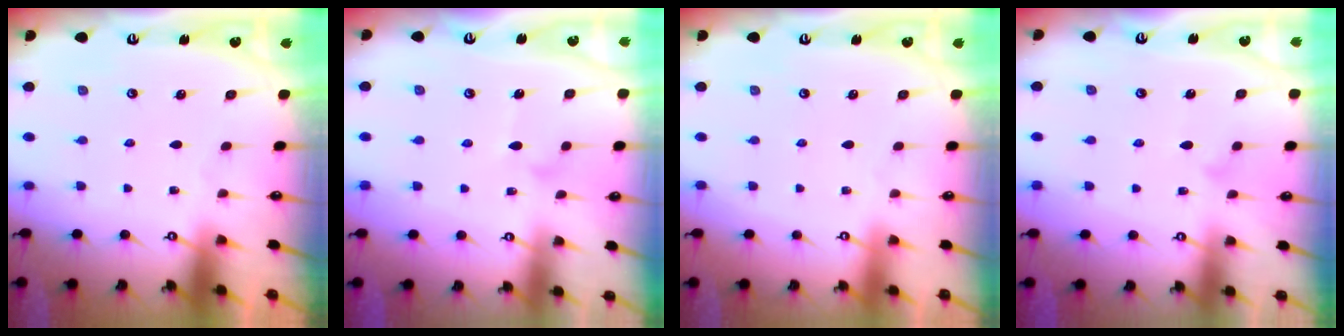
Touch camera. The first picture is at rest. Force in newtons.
{"total": 7.8, "press": 7.8, "slide": 0.3}
{"total": 3.9, "press": 3.9, "slide": 0.1}
{"total": 6.8, "press": 6.7, "slide": 0.4}